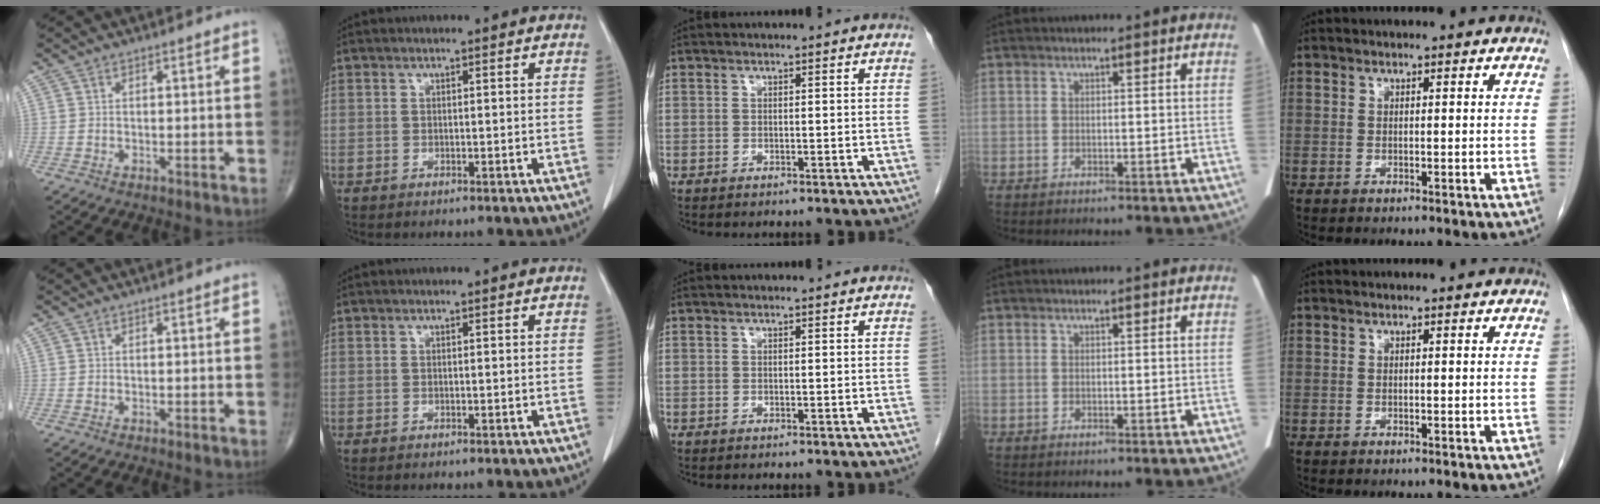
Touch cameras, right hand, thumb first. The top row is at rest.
{}